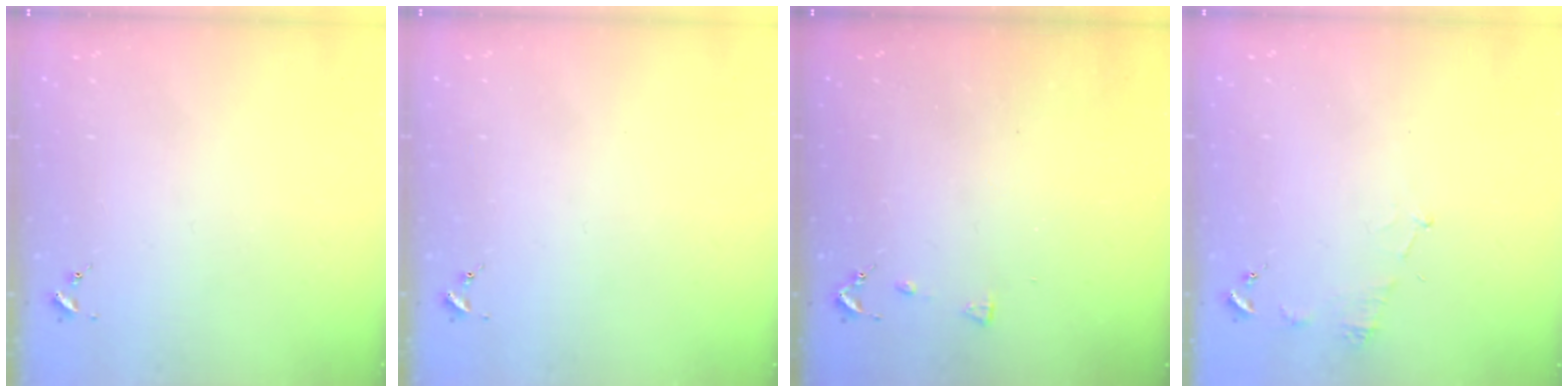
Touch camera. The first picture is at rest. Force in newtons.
{"total": 0.0}
{"total": 3.6, "press": 3.5, "slide": 0.5}
{"total": 6.4, "press": 6.4, "slide": 0.5}